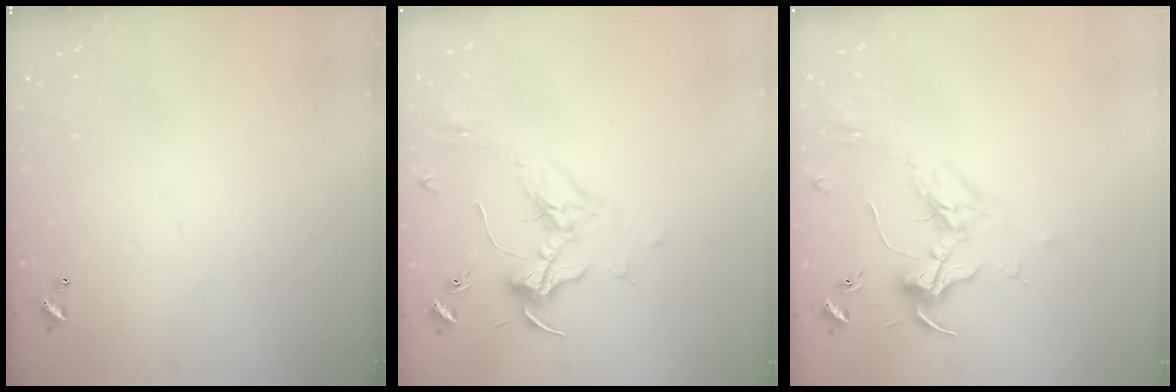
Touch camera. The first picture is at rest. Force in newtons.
{"total": 1.9, "press": 1.7, "slide": 0.7}
{"total": 1.8, "press": 1.7, "slide": 0.6}